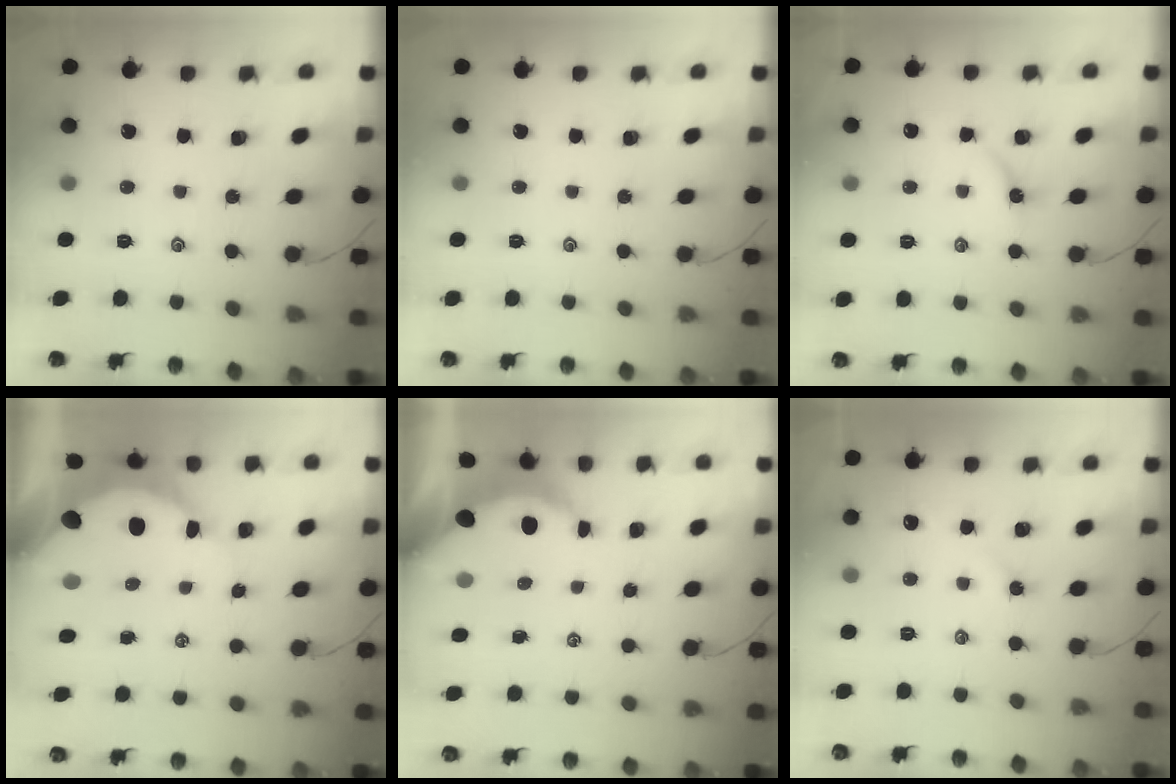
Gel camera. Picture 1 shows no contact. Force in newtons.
{"total": 0.0}
{"total": 5.5, "press": 5.5, "slide": 0.6}
{"total": 12.6, "press": 12.6, "slide": 1.1}
{"total": 5.2, "press": 5.1, "slide": 0.7}
{"total": 2.2, "press": 2.2, "slide": 0.4}